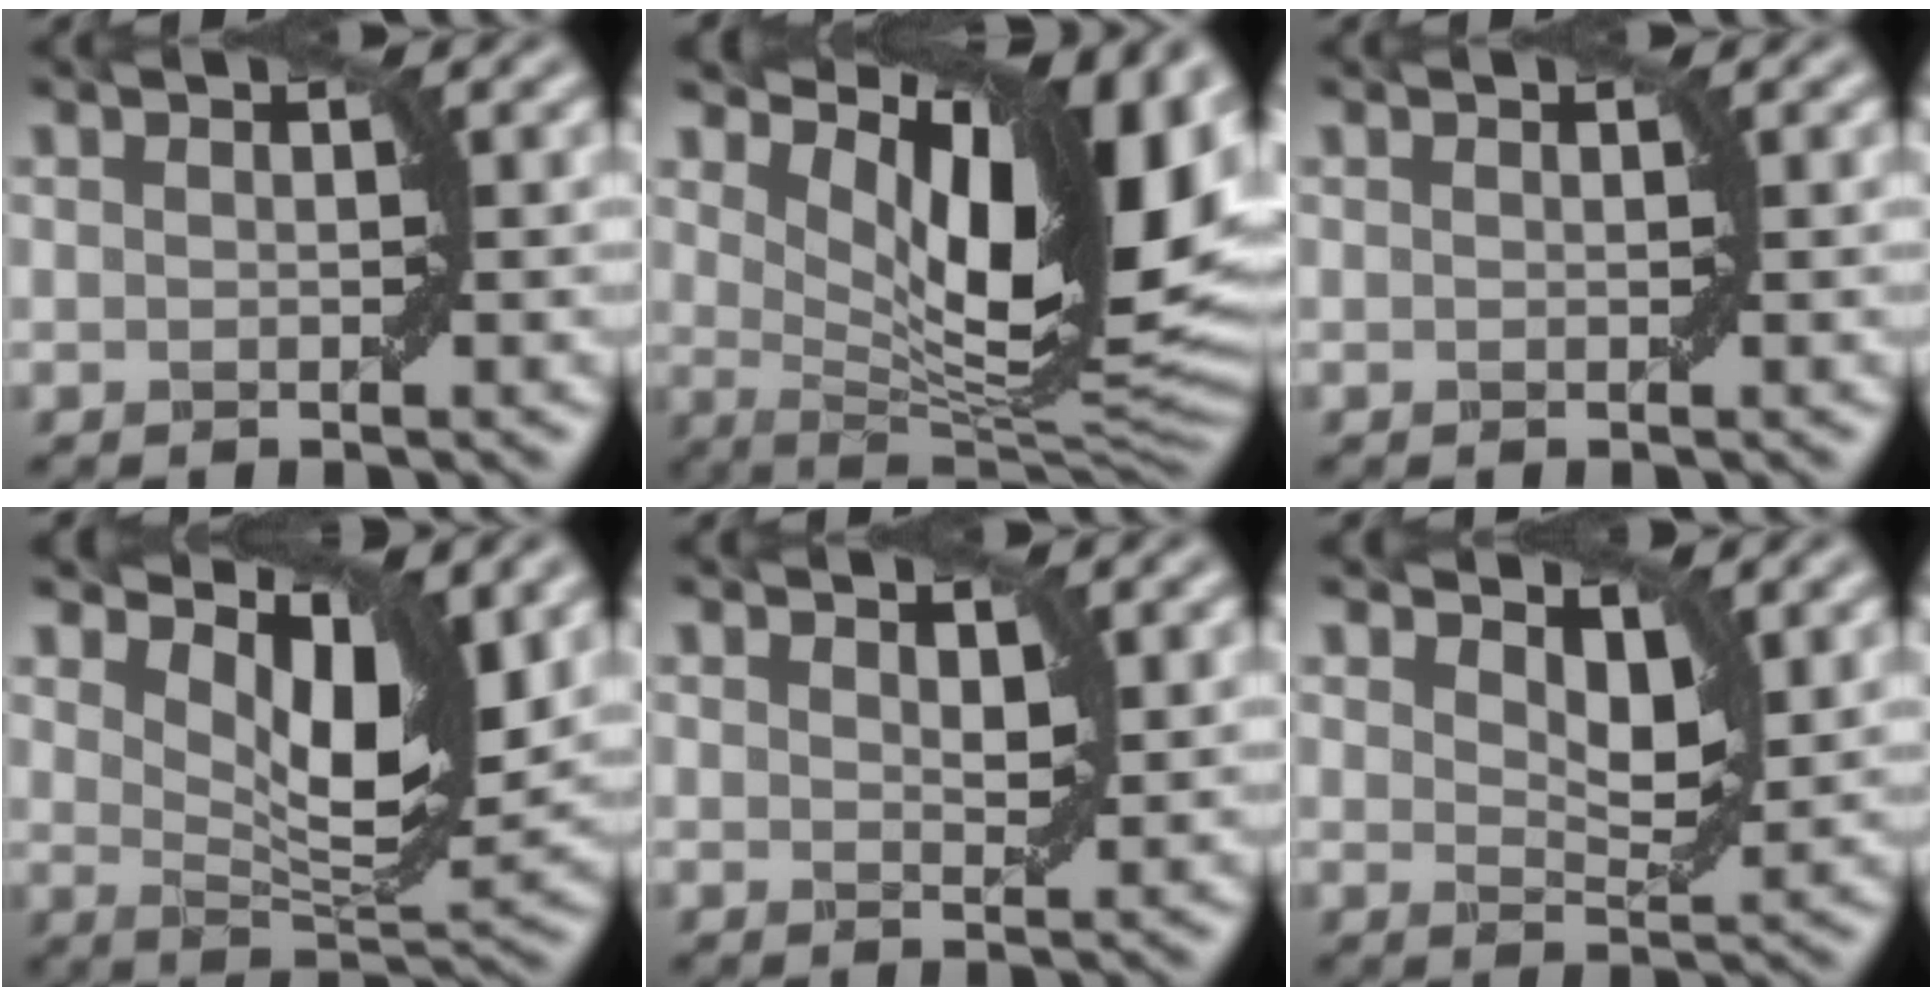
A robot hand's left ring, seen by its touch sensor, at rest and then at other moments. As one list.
[{"total": 15.4, "force": [6.1, 5.9, 12.8], "torque": [-0.180, 0.000, 0.109]}, {"total": 0.0}, {"total": 7.5, "force": [3.6, 3.0, 5.8], "torque": [-0.094, -0.013, 0.060]}, {"total": 1.3, "force": [0.9, 0.6, 0.7], "torque": [-0.010, -0.003, 0.018]}, {"total": 2.9, "force": [1.8, 1.3, 1.8], "torque": [-0.035, -0.007, 0.027]}]